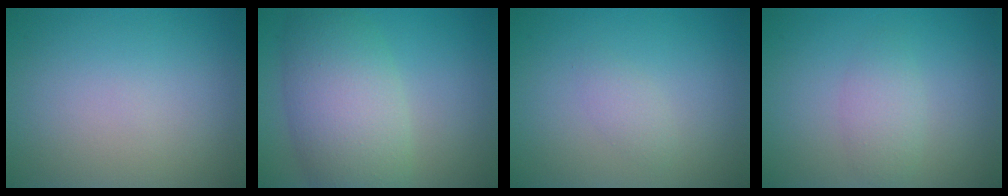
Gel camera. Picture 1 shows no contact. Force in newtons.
{"total": 7.6, "press": 7.6, "slide": 0.6}
{"total": 1.2, "press": 1.2, "slide": 0.1}
{"total": 2.0, "press": 2.0, "slide": 0.1}